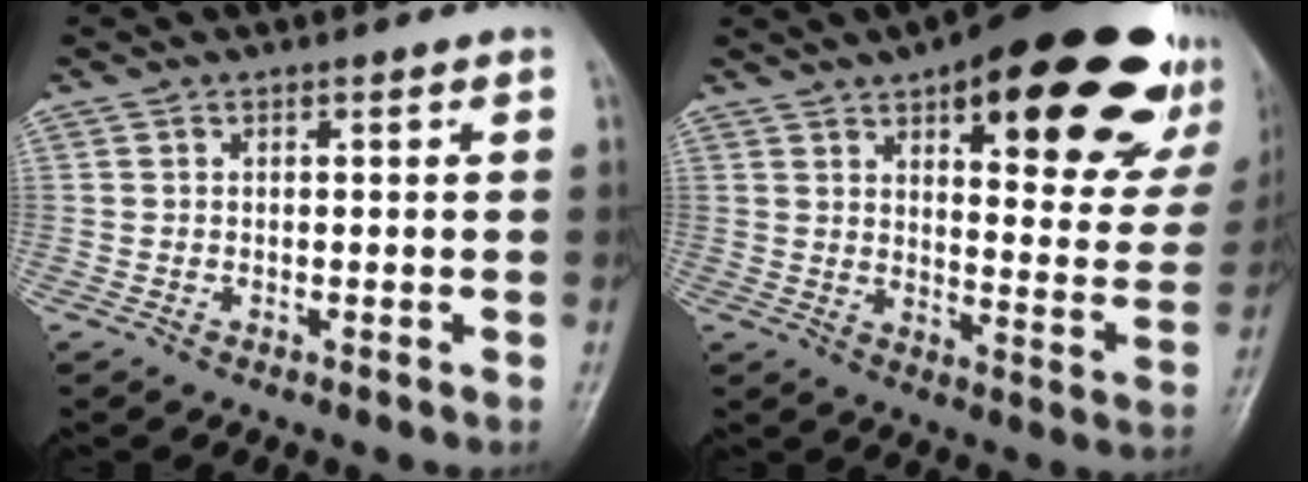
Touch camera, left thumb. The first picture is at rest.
{"total": 29.0, "force": [16.6, 10.3, 21.5], "torque": [-0.246, -0.052, 0.221]}